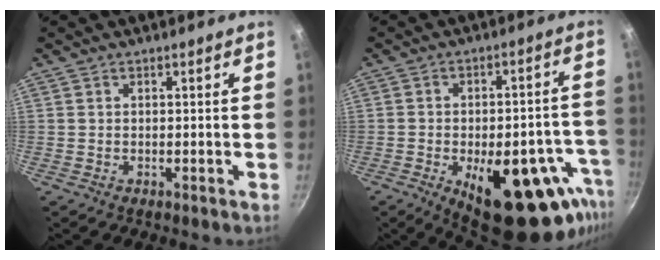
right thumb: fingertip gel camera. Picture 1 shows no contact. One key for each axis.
{"total": 23.2, "fx": -10.5, "fy": 10.5, "fz": 17.8, "tx": -0.169, "ty": 0.028, "tz": -0.129}